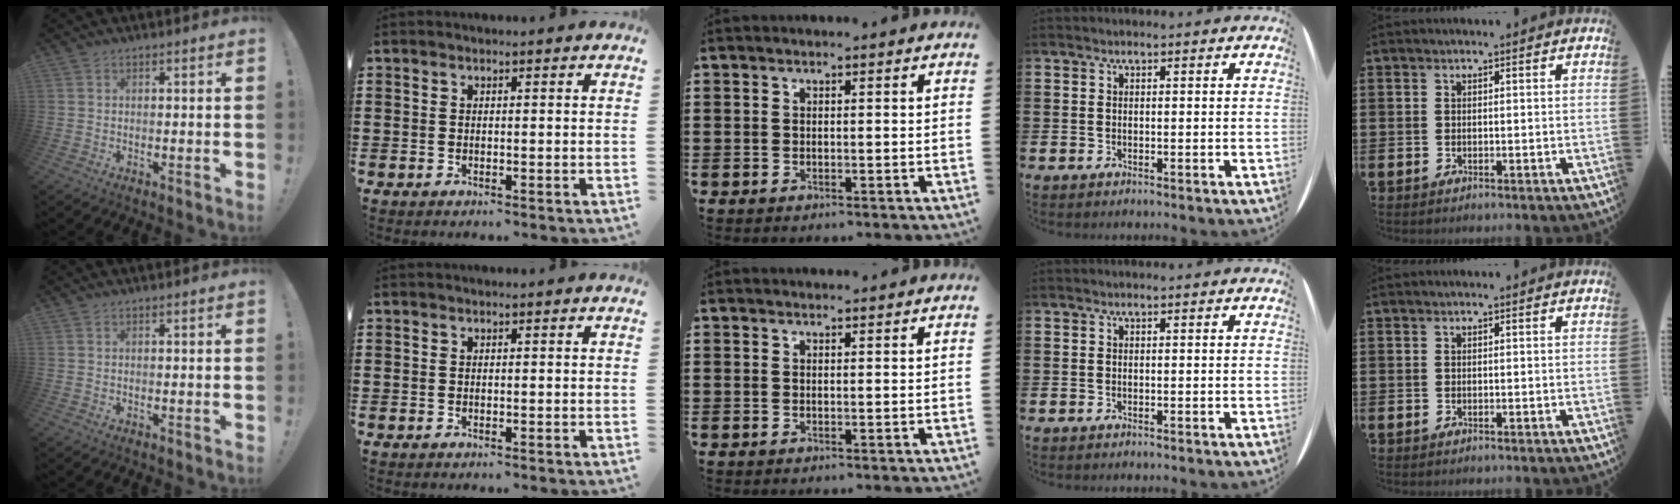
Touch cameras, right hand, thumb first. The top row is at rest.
{"middle": {"total": 0.6, "force": [0.6, 0.2, 0.0], "torque": [0.006, -0.003, 0.010]}}